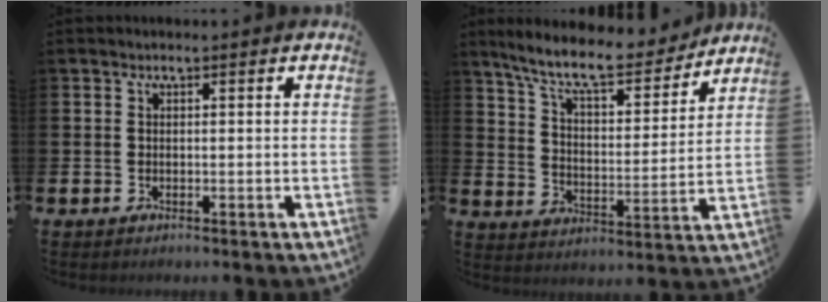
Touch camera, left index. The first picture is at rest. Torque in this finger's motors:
{"motor_torque": [1.10, -1.04, 0.40, 0.21]}